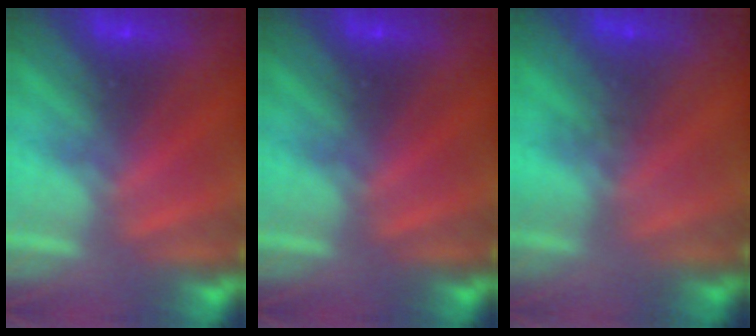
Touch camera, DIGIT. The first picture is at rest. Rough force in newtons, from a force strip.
{"total": 0.0}
{"total": 1.7}